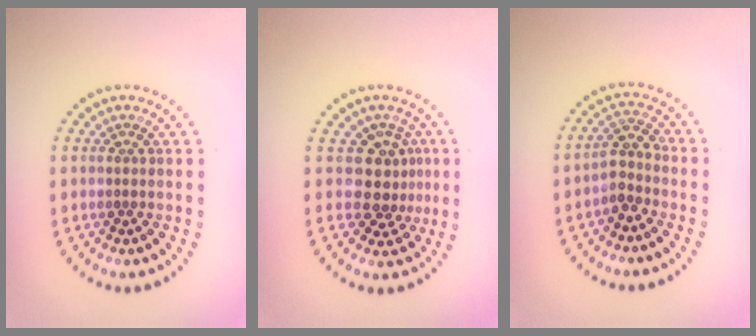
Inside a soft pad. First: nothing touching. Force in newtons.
{"total": 3.2, "press": 2.5, "slide": 2.0}
{"total": 2.5, "press": 1.9, "slide": 1.6}